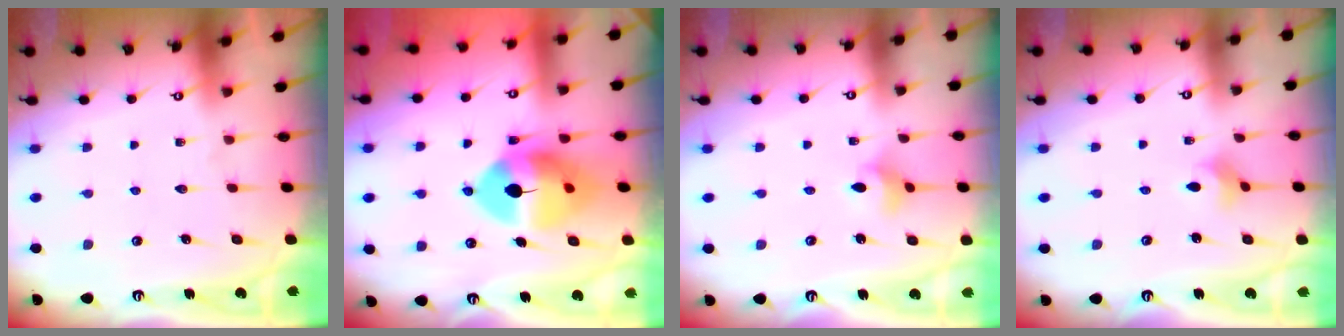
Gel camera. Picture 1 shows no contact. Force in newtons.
{"total": 12.7, "press": 12.6, "slide": 1.8}
{"total": 4.7, "press": 4.7, "slide": 0.5}
{"total": 4.4, "press": 4.3, "slide": 0.8}